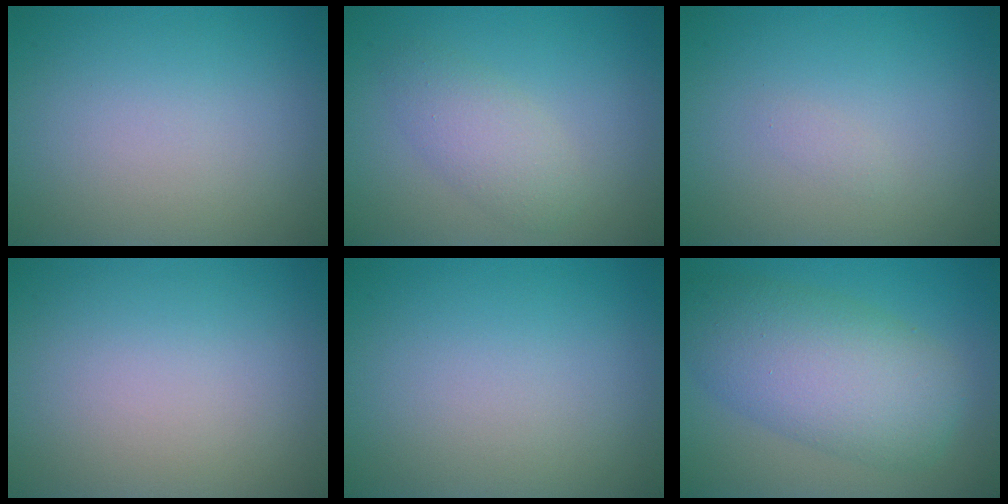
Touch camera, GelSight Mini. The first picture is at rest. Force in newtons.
{"total": 2.7, "press": 2.7, "slide": 0.0}
{"total": 0.6, "press": 0.6, "slide": 0.0}
{"total": 0.0}
{"total": 0.0}
{"total": 8.2, "press": 8.2, "slide": 0.1}